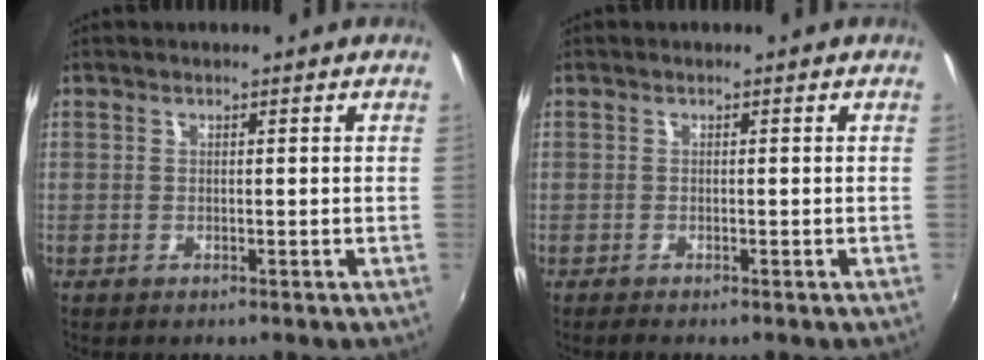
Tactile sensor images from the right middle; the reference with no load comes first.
{"total": 1.0, "force": [-0.8, 0.4, 0.3], "torque": [-0.009, -0.004, -0.017]}